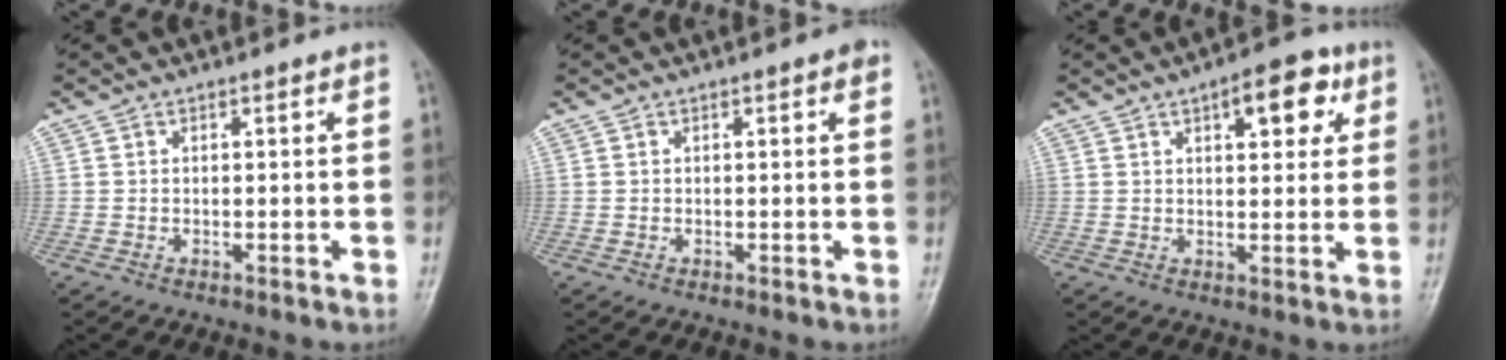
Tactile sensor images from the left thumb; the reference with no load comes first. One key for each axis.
{"total": 1.1, "fx": 0.5, "fy": 0.3, "fz": 1.0, "tx": -0.014, "ty": 0.001, "tz": 0.003}
{"total": 8.5, "fx": 3.8, "fy": 3.9, "fz": 6.5, "tx": -0.055, "ty": -0.007, "tz": 0.044}